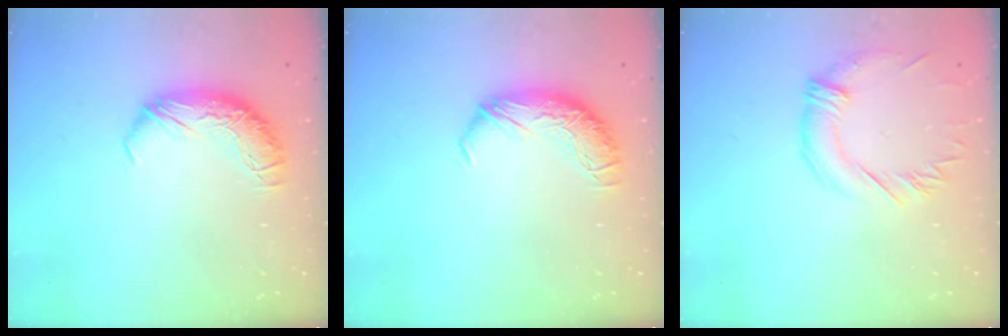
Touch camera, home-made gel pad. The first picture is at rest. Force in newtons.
{"total": 0.0}
{"total": 1.3, "press": 0.3, "slide": 1.3}